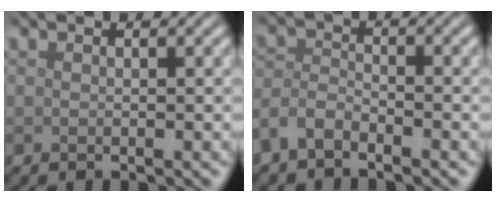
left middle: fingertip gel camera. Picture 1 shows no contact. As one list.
[{"total": 2.8, "force": [-2.1, 1.2, 1.3], "torque": [-0.029, 0.005, -0.053]}]